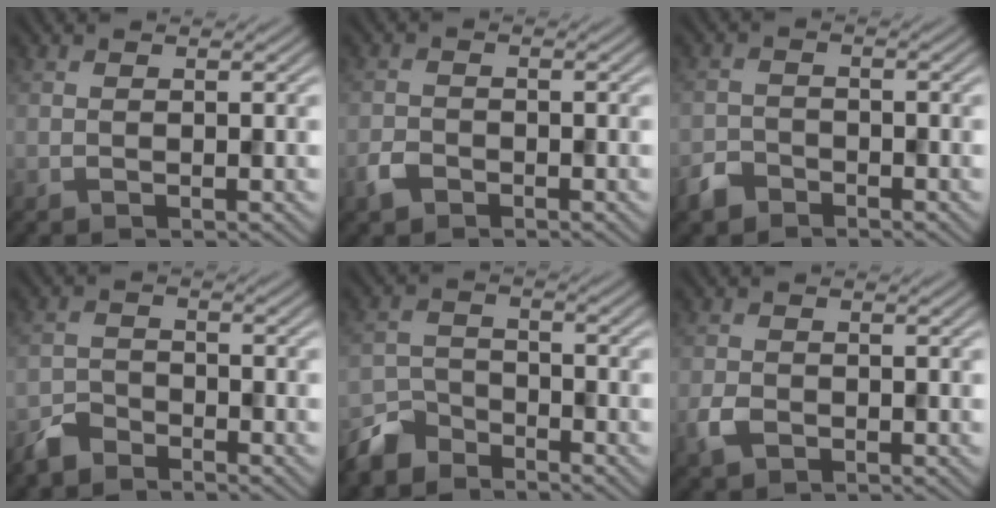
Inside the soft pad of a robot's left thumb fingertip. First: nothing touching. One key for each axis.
{"total": 2.2, "fx": -1.6, "fy": 1.2, "fz": 0.8, "tx": -0.020, "ty": -0.002, "tz": -0.038}
{"total": 2.8, "fx": -2.3, "fy": 1.4, "fz": 0.7, "tx": -0.015, "ty": -0.002, "tz": -0.055}
{"total": 3.2, "fx": -2.9, "fy": 1.3, "fz": 0.8, "tx": -0.017, "ty": -0.001, "tz": -0.067}
{"total": 5.4, "fx": -4.8, "fy": 2.3, "fz": 1.3, "tx": -0.032, "ty": -0.005, "tz": -0.109}
{"total": 2.3, "fx": -1.3, "fy": 1.5, "fz": 1.3, "tx": -0.034, "ty": -0.005, "tz": -0.030}